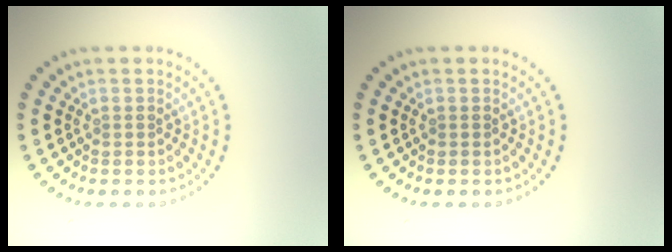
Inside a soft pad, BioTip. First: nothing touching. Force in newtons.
{"total": 0.0}